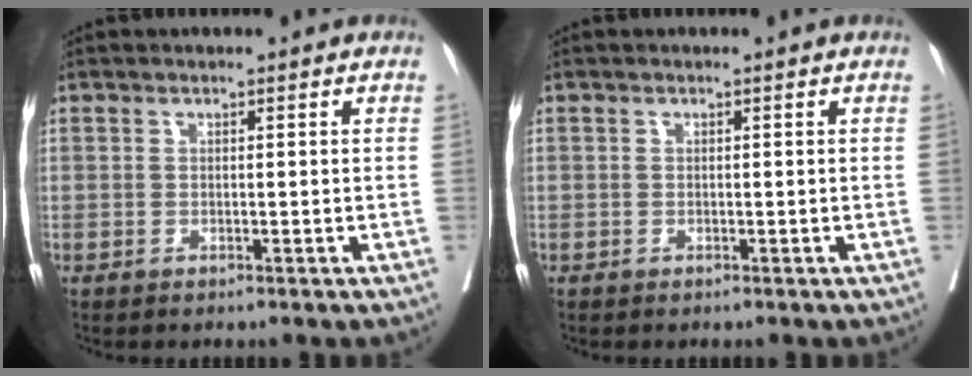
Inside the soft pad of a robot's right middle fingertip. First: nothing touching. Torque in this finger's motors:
{"motor_torque": [1.03, -1.11, -0.19, -0.21]}